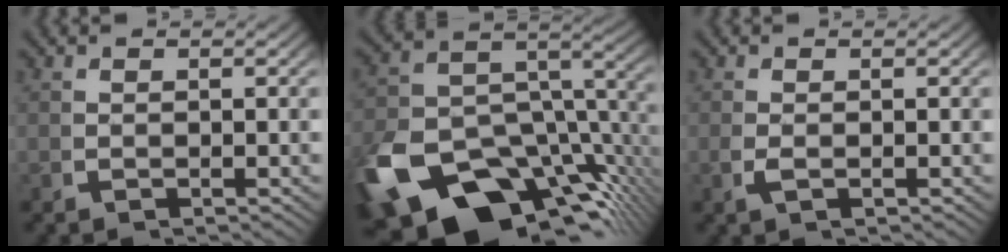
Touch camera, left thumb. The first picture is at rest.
{"total": 19.7, "force": [-9.3, 11.6, 12.9], "torque": [-0.221, -0.070, -0.119]}
{"total": 1.0, "force": [-0.2, 0.5, 0.9], "torque": [-0.027, -0.005, 0.002]}